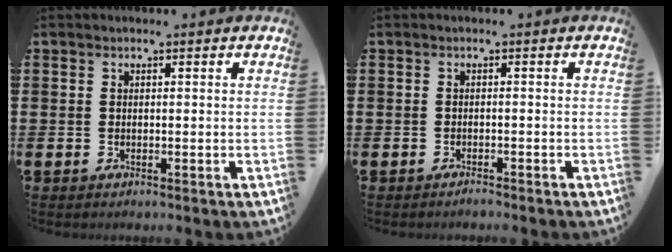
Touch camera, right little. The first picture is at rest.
{"total": 0.7, "force": [-0.7, 0.0, 0.2], "torque": [0.003, -0.007, -0.015]}